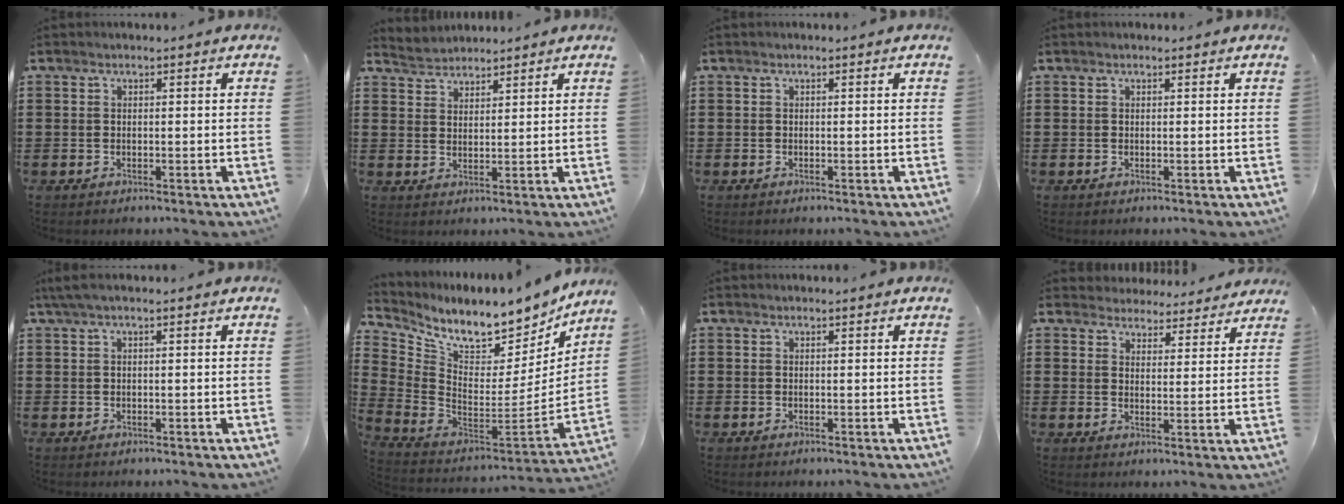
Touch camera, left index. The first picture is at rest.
{"total": 2.6, "force": [2.4, 0.6, -0.6], "torque": [0.001, -0.004, 0.045]}
{"total": 0.0}
{"total": 0.0}
{"total": 1.3, "force": [0.1, 0.1, 1.3], "torque": [-0.022, -0.002, 0.003]}
{"total": 9.2, "force": [8.2, 2.1, 3.6], "torque": [-0.100, -0.079, 0.136]}
{"total": 0.0}
{"total": 4.0, "force": [3.9, 0.8, -0.2], "torque": [-0.017, -0.018, 0.070]}